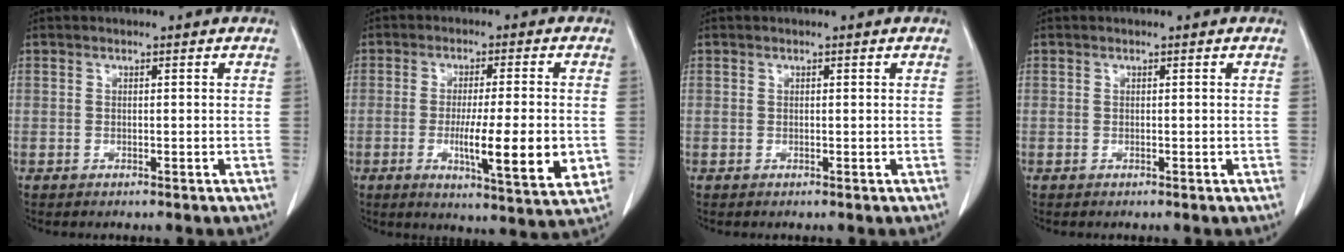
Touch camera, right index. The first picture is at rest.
{"total": 12.3, "force": [-2.2, 0.9, 12.0], "torque": [-0.178, -0.027, -0.034]}
{"total": 0.0}
{"total": 0.0}